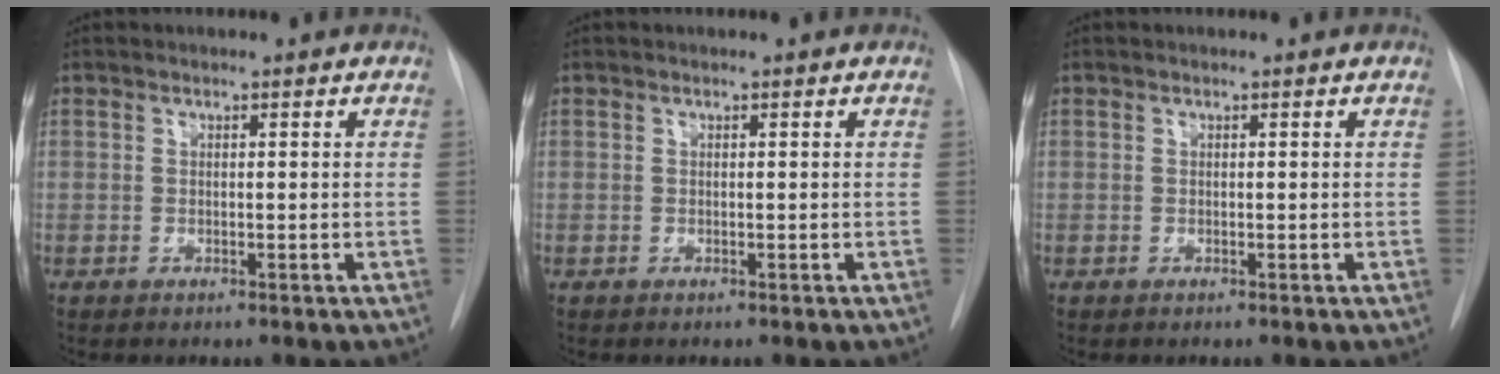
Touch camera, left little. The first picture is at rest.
{"total": 0.0}
{"total": 0.0}